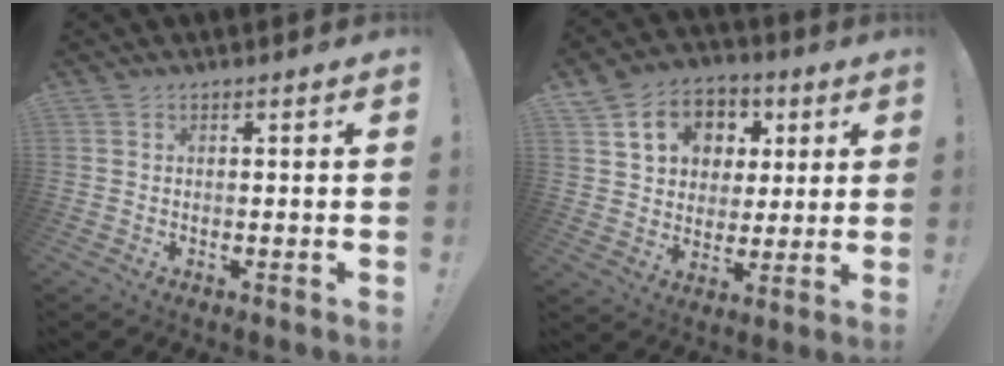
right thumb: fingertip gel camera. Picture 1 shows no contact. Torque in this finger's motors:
{"motor_torque": [0.26, 0.50, 0.28, 0.28, 0.06]}